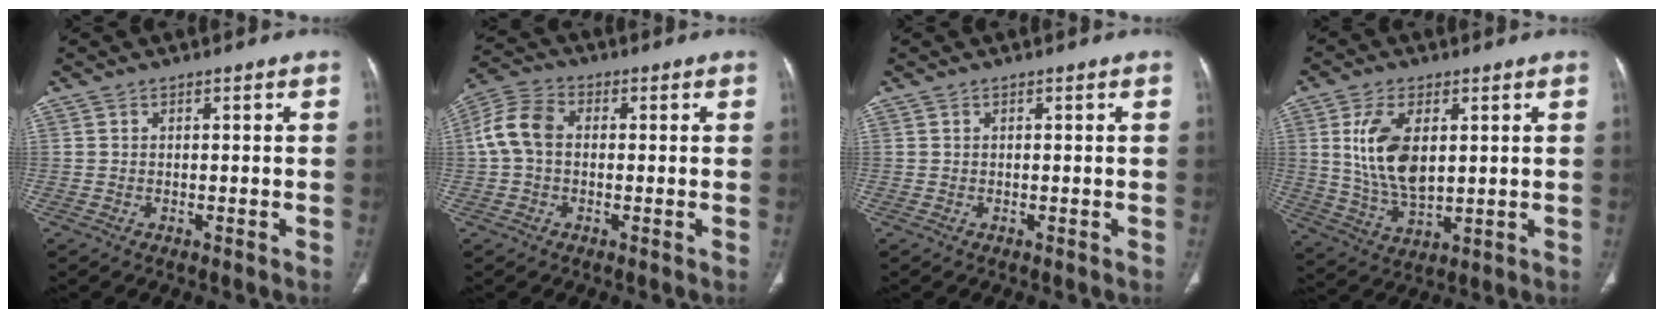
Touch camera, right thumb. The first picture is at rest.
{"total": 7.7, "force": [0.2, 5.5, 5.4], "torque": [-0.111, 0.025, -0.005]}
{"total": 0.0}
{"total": 12.1, "force": [2.6, 6.4, 9.9], "torque": [-0.187, -0.016, 0.059]}